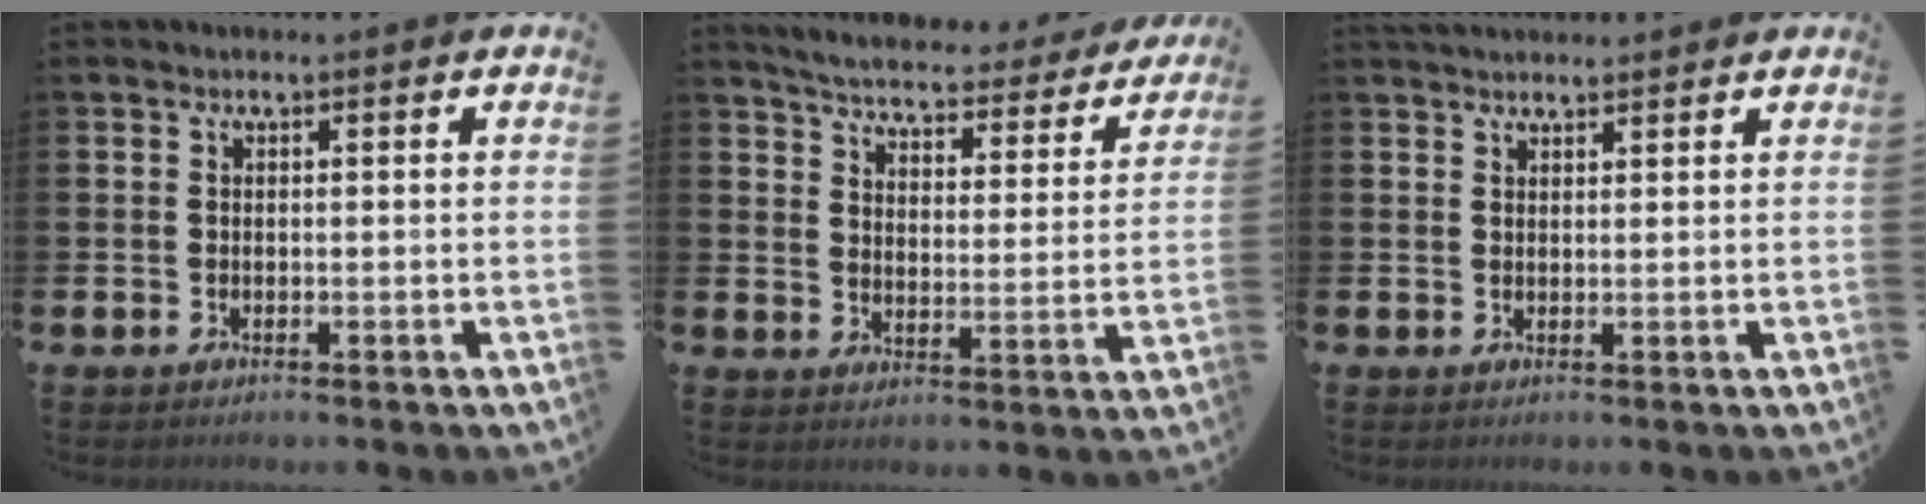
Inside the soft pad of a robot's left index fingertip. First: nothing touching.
{"total": 4.8, "force": [4.6, 0.7, 1.2], "torque": [-0.051, -0.036, 0.074]}
{"total": 2.2, "force": [2.1, 0.5, 0.3], "torque": [-0.001, -0.007, 0.037]}